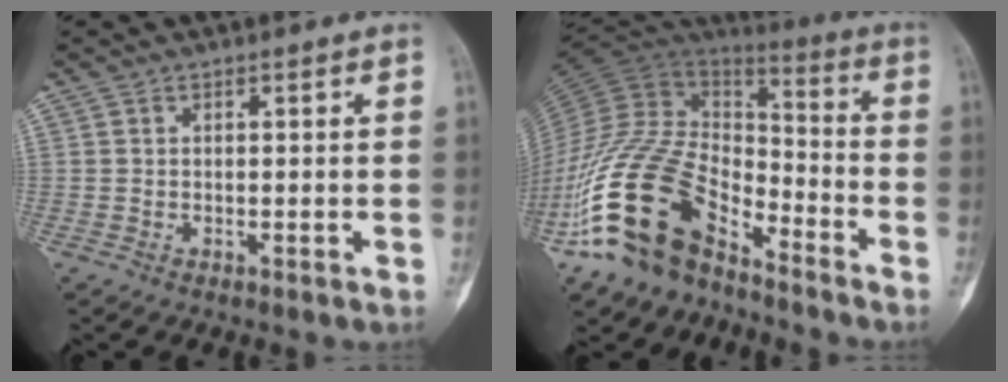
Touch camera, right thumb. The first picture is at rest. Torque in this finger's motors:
{"motor_torque": [1.49, 1.58, 2.33, -0.44, 1.05]}